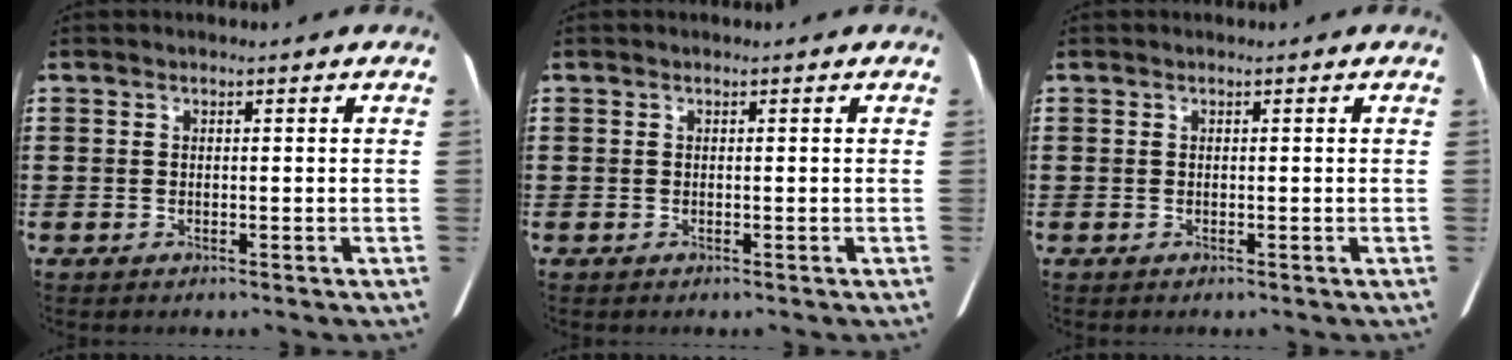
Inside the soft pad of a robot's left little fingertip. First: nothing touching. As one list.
[{"total": 0.0}, {"total": 0.0}]